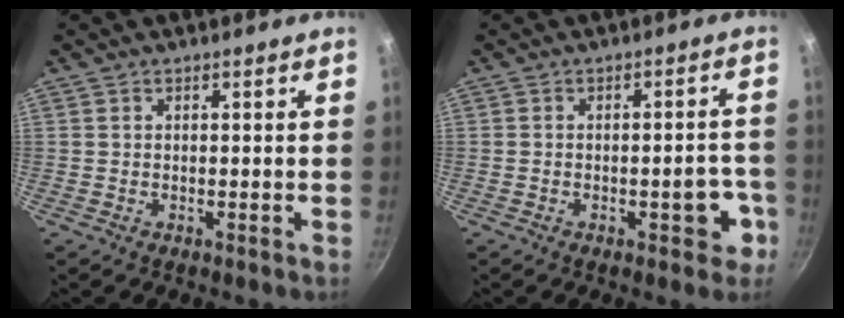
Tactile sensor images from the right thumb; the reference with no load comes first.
{"total": 6.4, "force": [-2.5, 2.9, 5.1], "torque": [-0.032, 0.024, -0.030]}